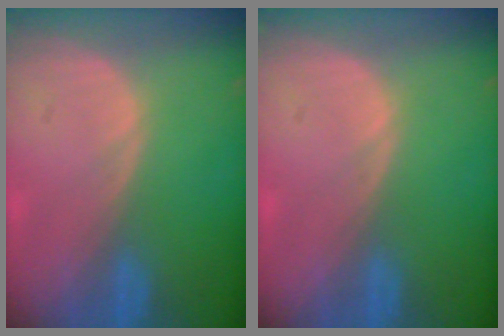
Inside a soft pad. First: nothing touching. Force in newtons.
{"total": 0.0}